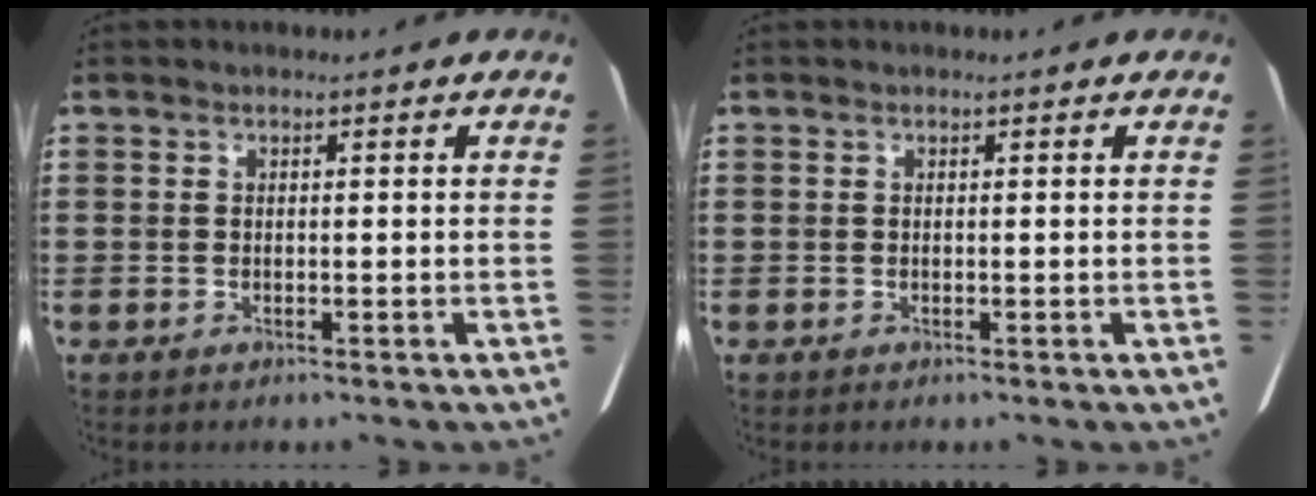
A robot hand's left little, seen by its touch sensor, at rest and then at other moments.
{"total": 0.0}